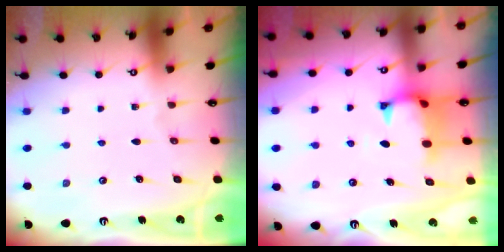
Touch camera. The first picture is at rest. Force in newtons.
{"total": 1.2, "press": 0.6, "slide": 1.0}